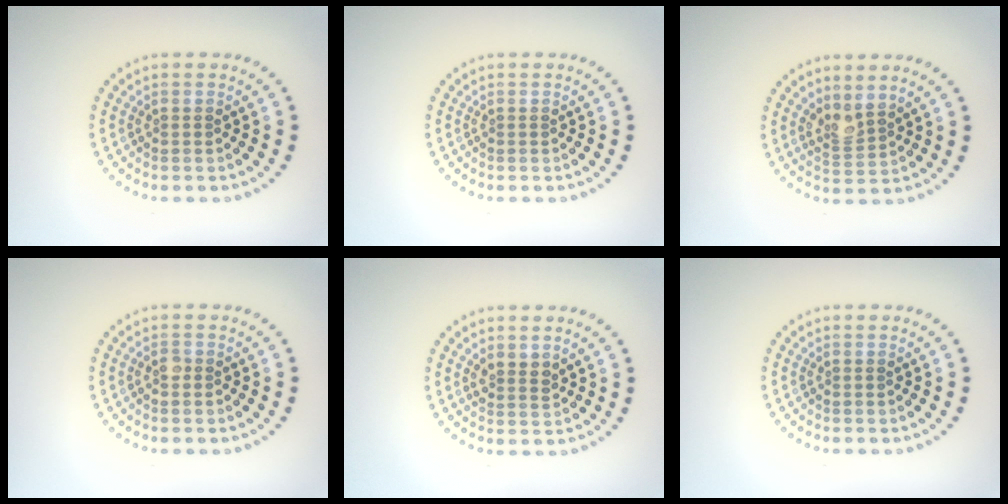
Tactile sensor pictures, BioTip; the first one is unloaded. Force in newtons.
{"total": 0.0}
{"total": 2.2, "press": 1.6, "slide": 1.4}
{"total": 0.6, "press": 0.5, "slide": 0.3}
{"total": 1.5, "press": 1.3, "slide": 0.7}
{"total": 0.0}